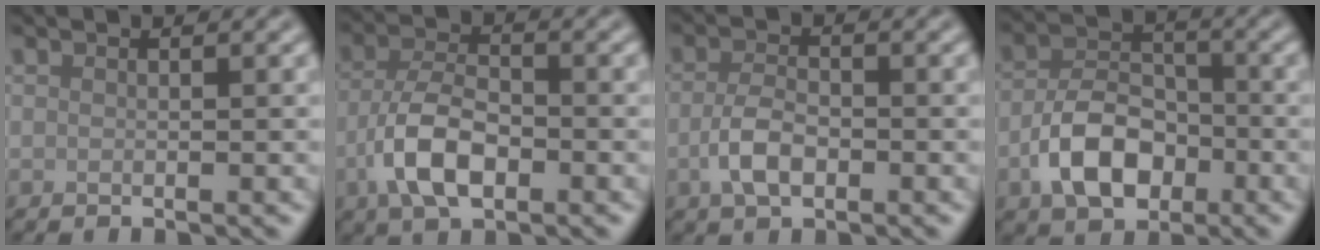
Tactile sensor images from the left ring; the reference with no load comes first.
{"total": 5.7, "force": [-2.3, 2.8, 4.4], "torque": [-0.086, 0.003, -0.051]}
{"total": 3.3, "force": [-1.1, 1.8, 2.6], "torque": [-0.052, 0.001, -0.025]}
{"total": 6.3, "force": [-2.5, 4.0, 4.1], "torque": [-0.074, 0.002, -0.050]}